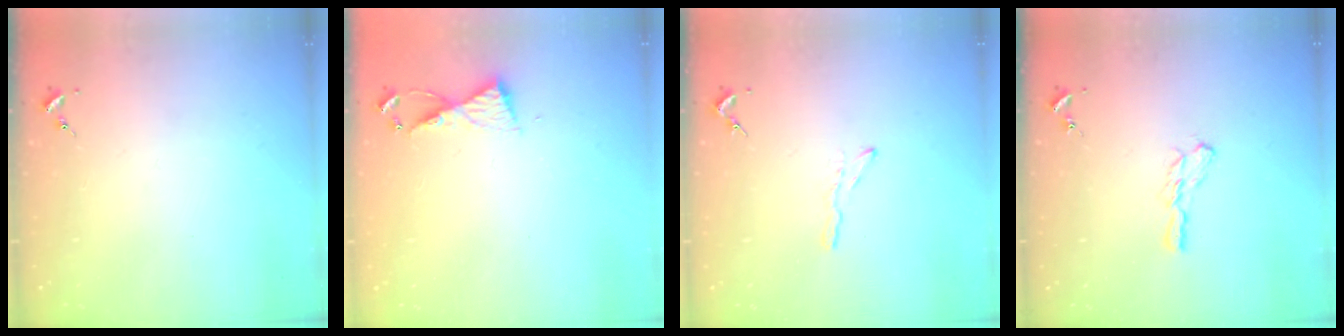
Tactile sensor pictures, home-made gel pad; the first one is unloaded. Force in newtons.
{"total": 6.0, "press": 6.0, "slide": 0.6}
{"total": 3.2, "press": 3.2, "slide": 0.3}
{"total": 5.7, "press": 5.7, "slide": 0.4}